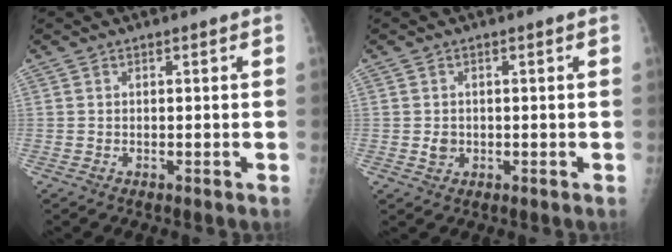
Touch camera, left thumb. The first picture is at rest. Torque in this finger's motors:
{"motor_torque": [0.21, 0.09, 0.36, 0.19, 0.00]}